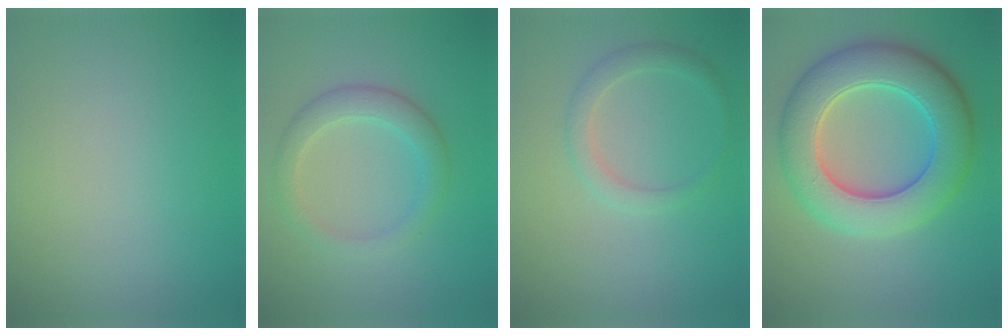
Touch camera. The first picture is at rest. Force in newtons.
{"total": 2.9, "press": 2.9, "slide": 0.2}
{"total": 1.9, "press": 1.9, "slide": 0.1}
{"total": 9.3, "press": 9.3, "slide": 0.6}